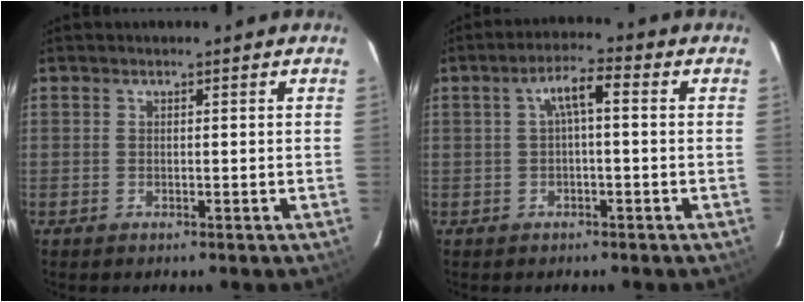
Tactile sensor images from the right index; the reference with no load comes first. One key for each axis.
{"total": 4.4, "fx": 0.2, "fy": 1.1, "fz": 4.3, "tx": -0.081, "ty": 0.016, "tz": 0.008}